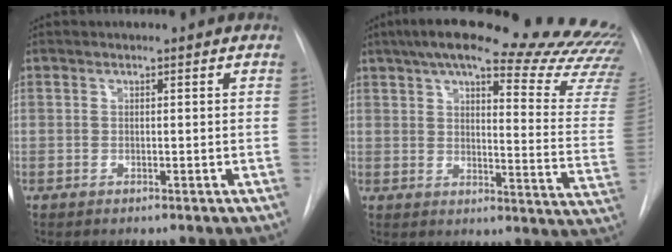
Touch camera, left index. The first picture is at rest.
{"total": 31.8, "force": [27.6, 3.6, 15.4], "torque": [-0.169, -0.085, 0.321]}